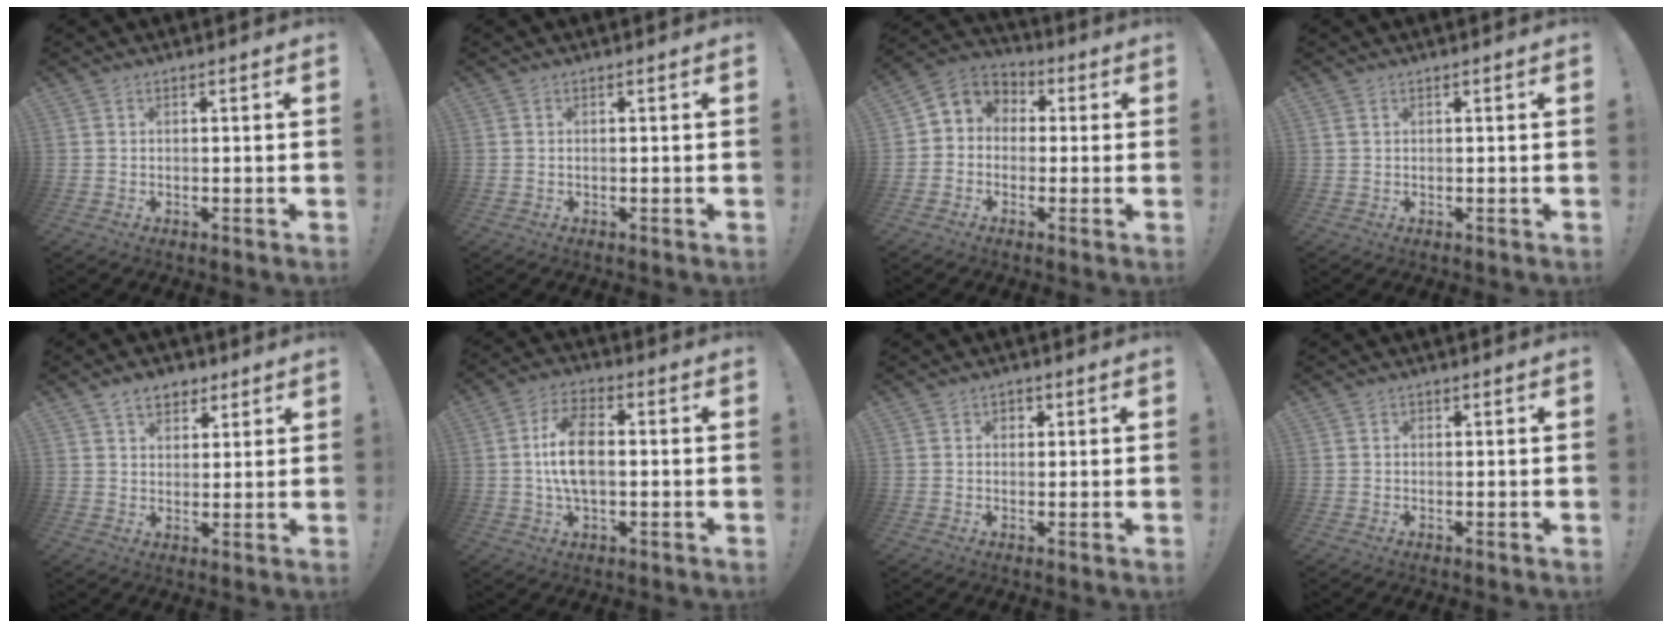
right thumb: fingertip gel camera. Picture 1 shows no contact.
{"total": 0.0}
{"total": 5.6, "force": [-1.1, 5.2, 1.8], "torque": [-0.027, 0.011, -0.014]}
{"total": 1.2, "force": [0.6, 0.8, 0.6], "torque": [-0.019, 0.005, 0.014]}
{"total": 6.8, "force": [4.1, 4.7, 2.8], "torque": [-0.039, -0.013, 0.075]}
{"total": 11.4, "force": [0.1, 6.5, 9.4], "torque": [-0.165, 0.003, 0.000]}
{"total": 1.7, "force": [0.3, 1.5, 0.6], "torque": [0.004, -0.004, 0.002]}
{"total": 0.5, "force": [0.0, 0.5, 0.0], "torque": [0.000, 0.001, 0.000]}